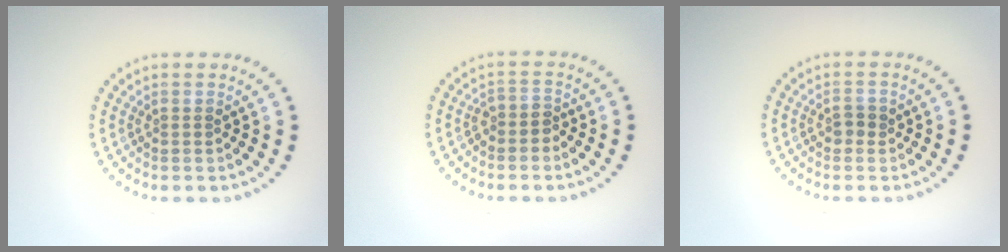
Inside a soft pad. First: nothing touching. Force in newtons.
{"total": 1.5, "press": 1.2, "slide": 0.9}
{"total": 1.3, "press": 1.2, "slide": 0.4}